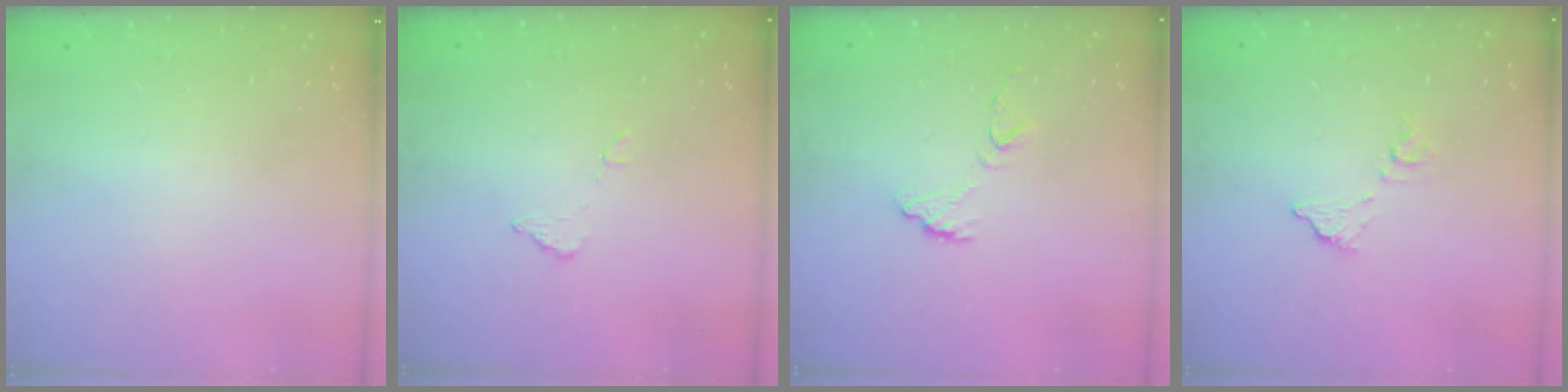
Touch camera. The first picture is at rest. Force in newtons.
{"total": 4.9, "press": 4.9, "slide": 0.3}
{"total": 8.5, "press": 8.5, "slide": 0.6}
{"total": 7.4, "press": 7.4, "slide": 0.4}